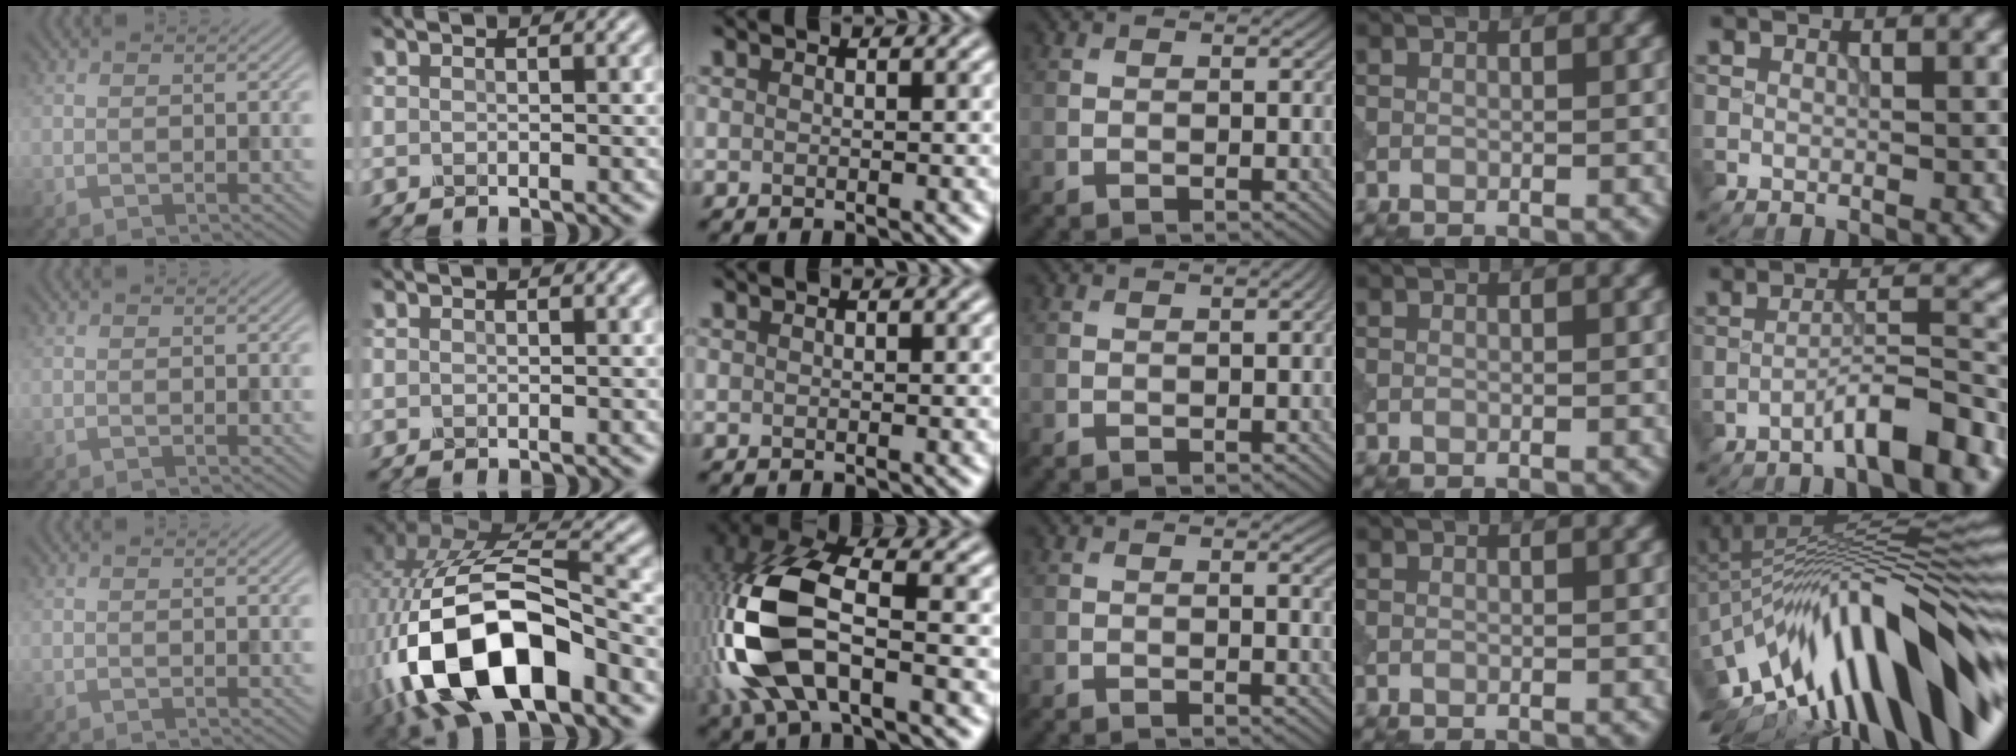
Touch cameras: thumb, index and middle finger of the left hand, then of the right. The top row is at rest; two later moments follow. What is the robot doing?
{"motion": "dispense", "object": "dispenser bottle"}